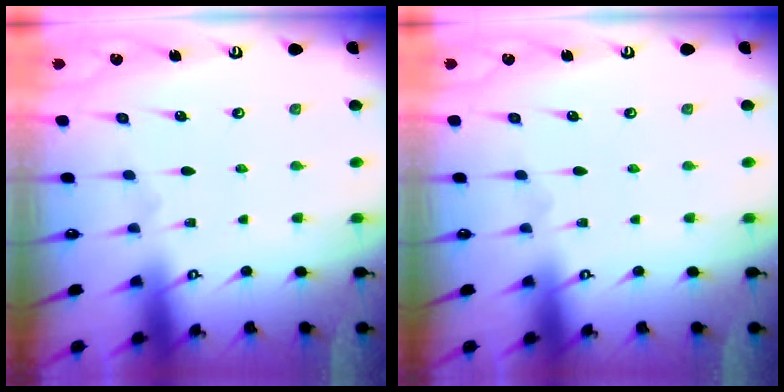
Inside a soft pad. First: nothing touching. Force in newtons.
{"total": 0.0}